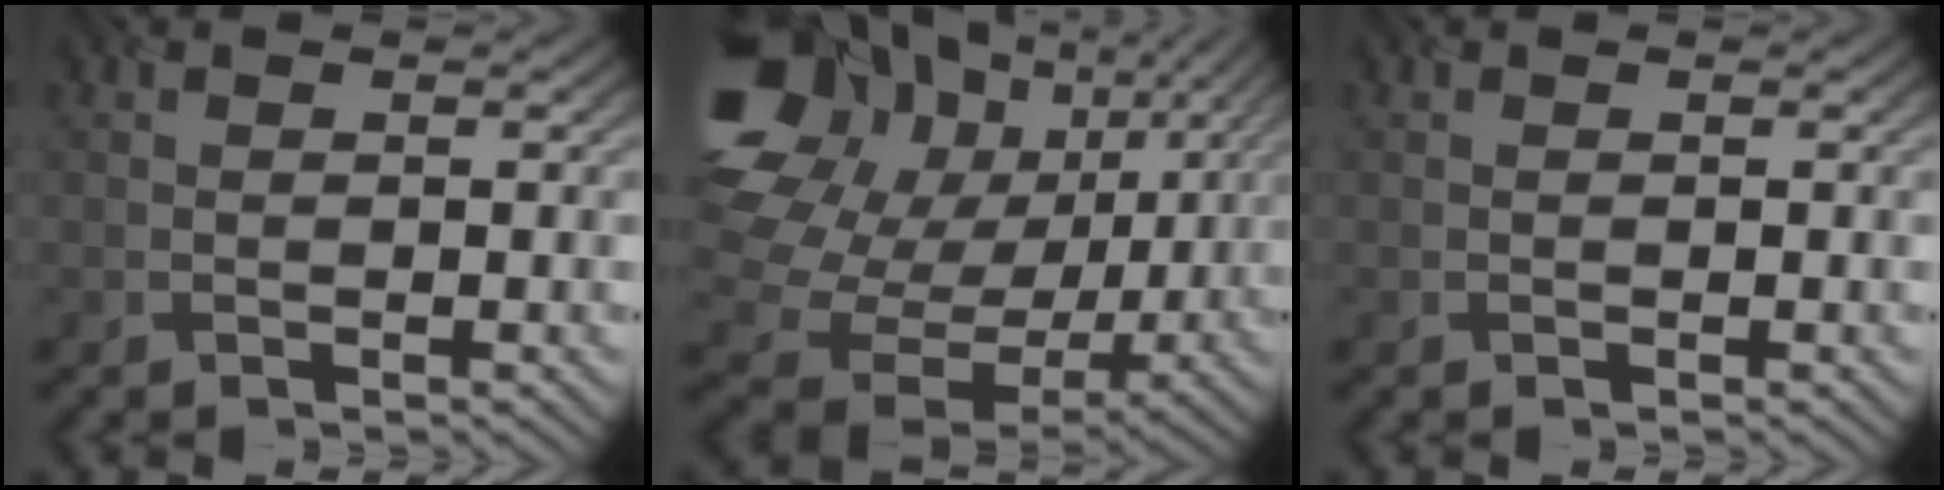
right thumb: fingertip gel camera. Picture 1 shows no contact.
{"total": 20.1, "force": [5.0, 16.4, 10.5], "torque": [-0.306, -0.009, 0.124]}
{"total": 0.0}